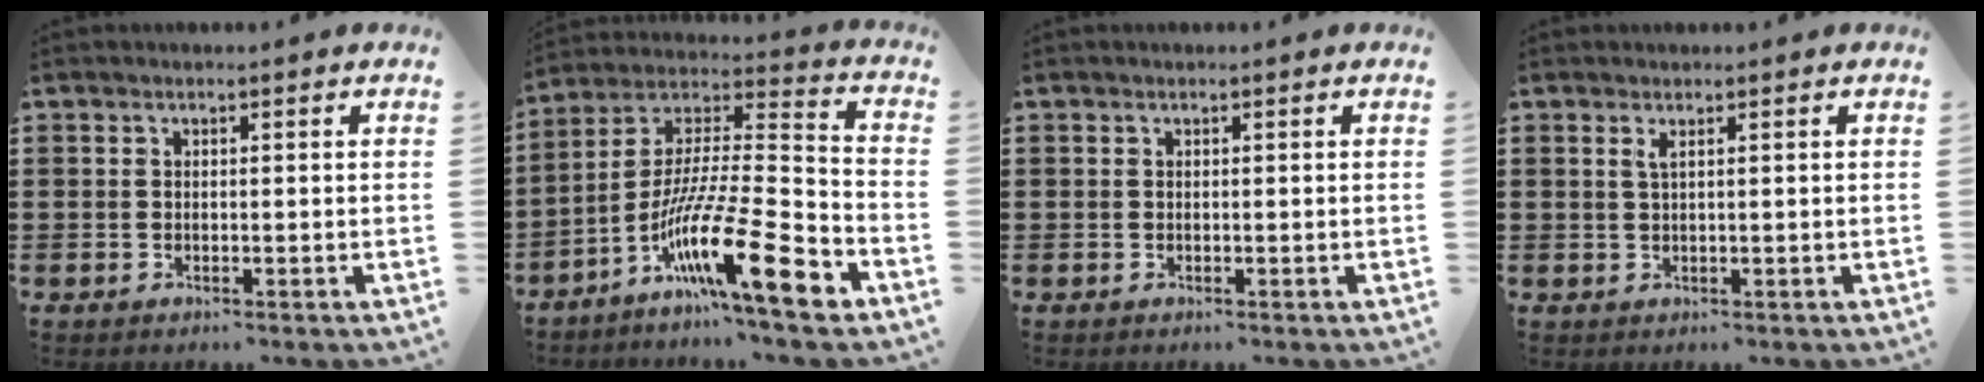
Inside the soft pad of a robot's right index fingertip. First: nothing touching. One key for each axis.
{"total": 19.0, "fx": -10.8, "fy": 2.5, "fz": 15.4, "tx": -0.280, "ty": 0.005, "tz": -0.186}
{"total": 0.0}
{"total": 1.0, "fx": 0.5, "fy": 0.1, "fz": 0.9, "tx": -0.019, "ty": 0.001, "tz": 0.009}